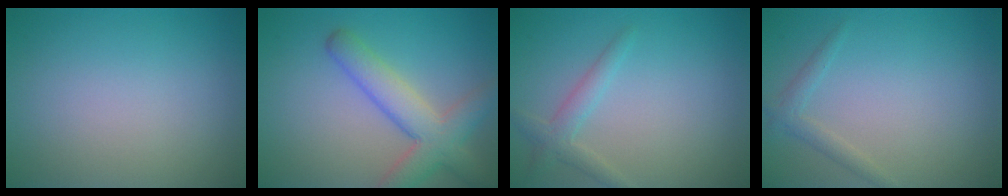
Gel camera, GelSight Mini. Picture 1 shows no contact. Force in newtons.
{"total": 5.5, "press": 5.4, "slide": 0.3}
{"total": 2.0, "press": 2.0, "slide": 0.1}
{"total": 1.4, "press": 1.4, "slide": 0.1}